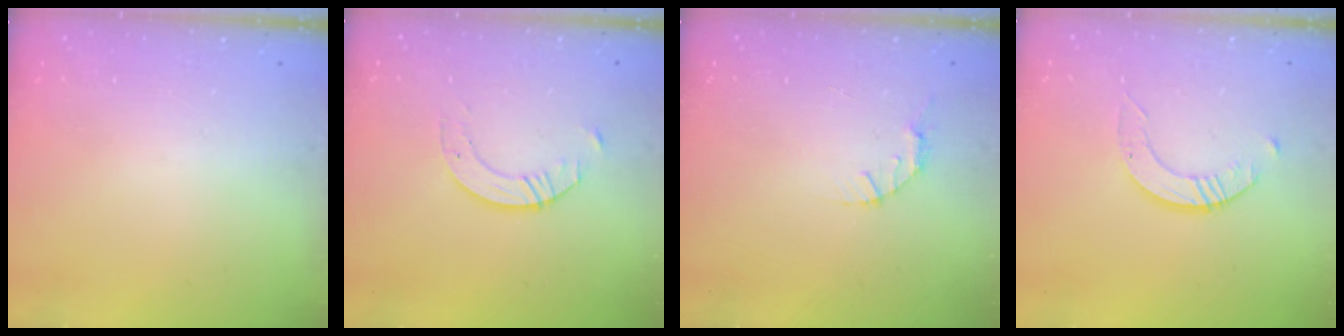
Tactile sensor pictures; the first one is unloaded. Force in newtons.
{"total": 5.0, "press": 5.0, "slide": 0.5}
{"total": 2.8, "press": 2.8, "slide": 0.4}
{"total": 2.4, "press": 2.4, "slide": 0.3}